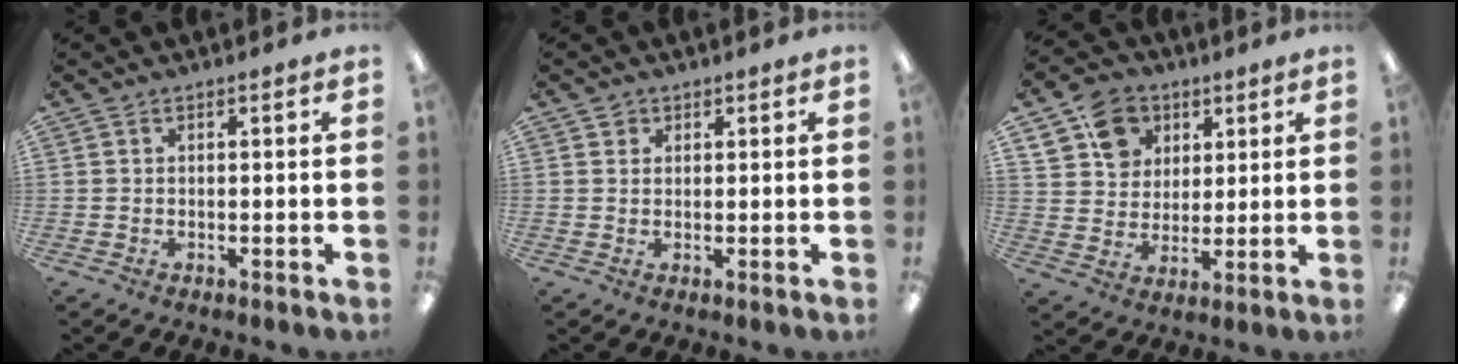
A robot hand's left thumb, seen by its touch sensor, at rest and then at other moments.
{"total": 1.4, "force": [0.9, 1.1, 0.1], "torque": [0.006, -0.001, 0.016]}
{"total": 12.1, "force": [6.5, 9.5, 3.8], "torque": [-0.072, -0.020, 0.126]}